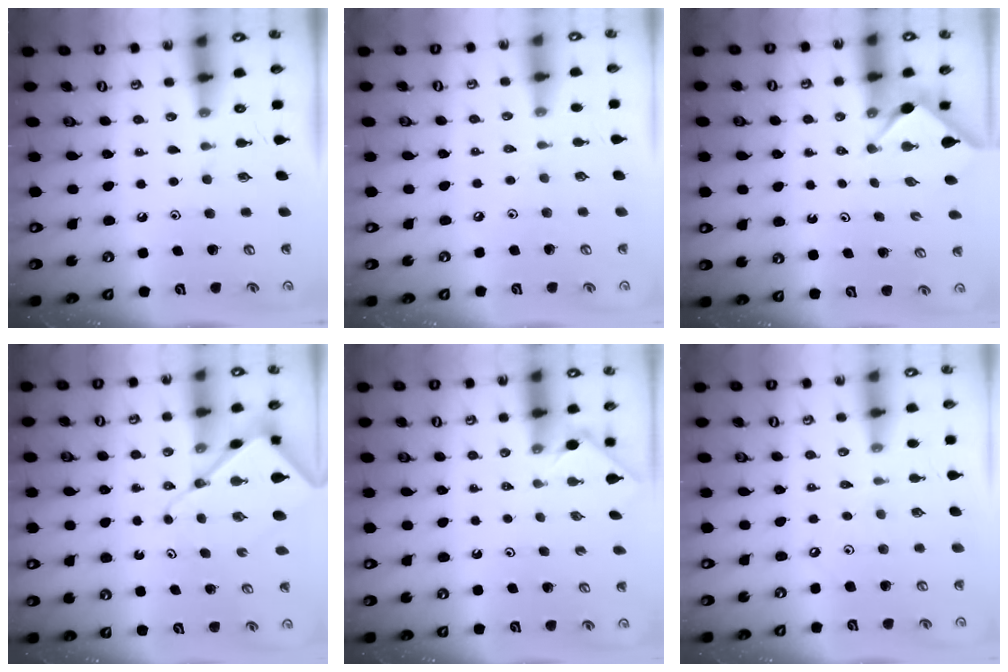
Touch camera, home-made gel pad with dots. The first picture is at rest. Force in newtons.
{"total": 1.9, "press": 1.9, "slide": 0.5}
{"total": 2.9, "press": 2.9, "slide": 0.3}
{"total": 7.7, "press": 7.6, "slide": 0.8}
{"total": 1.7, "press": 1.7, "slide": 0.4}
{"total": 2.8, "press": 2.8, "slide": 0.5}